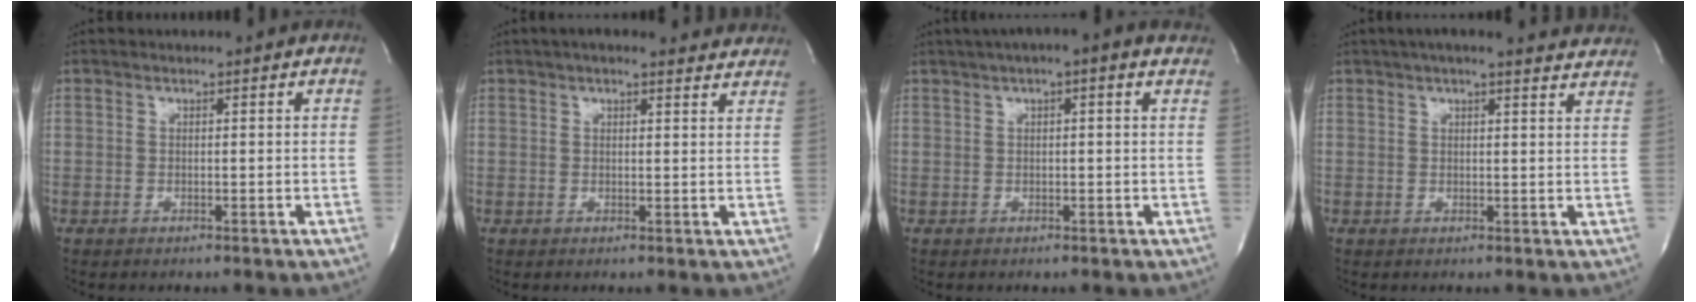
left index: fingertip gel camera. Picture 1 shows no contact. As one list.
[{"total": 10.0, "force": [8.9, 2.3, 4.0], "torque": [-0.043, 0.022, 0.094]}, {"total": 6.8, "force": [4.4, 1.1, 5.0], "torque": [-0.078, 0.039, 0.054]}, {"total": 14.0, "force": [12.7, 1.9, 5.5], "torque": [-0.073, 0.023, 0.146]}]